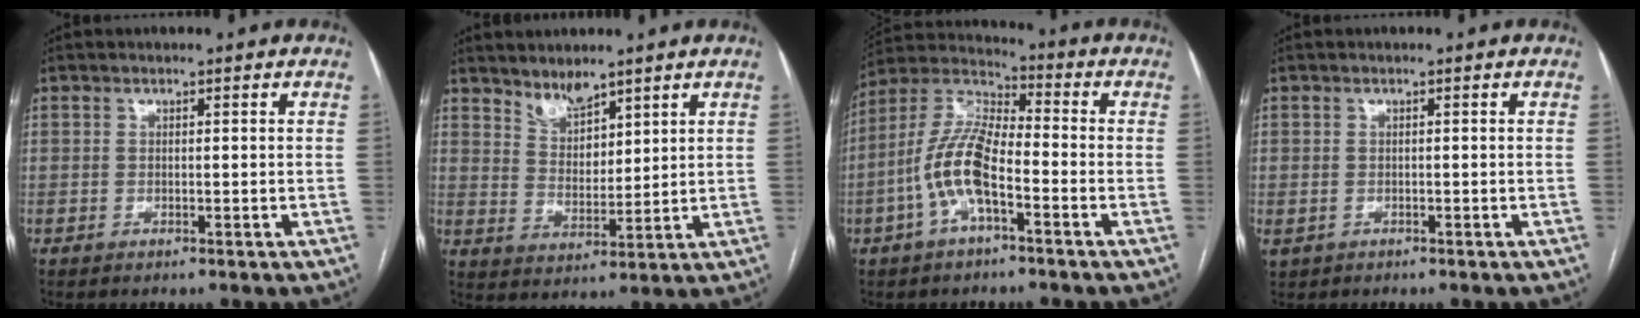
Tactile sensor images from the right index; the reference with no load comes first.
{"total": 5.3, "force": [4.4, 2.1, 2.2], "torque": [-0.044, -0.003, 0.090]}
{"total": 11.0, "force": [-3.6, 3.7, 9.8], "torque": [-0.217, 0.018, -0.072]}
{"total": 1.3, "force": [-0.4, 1.0, 0.6], "torque": [-0.017, -0.001, 0.004]}